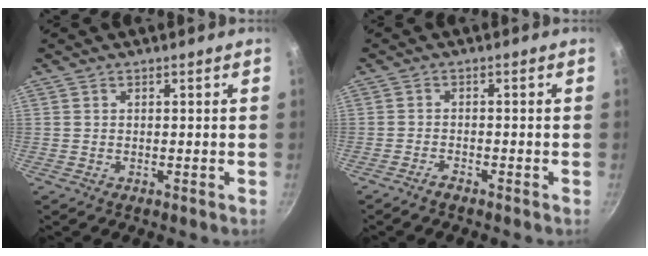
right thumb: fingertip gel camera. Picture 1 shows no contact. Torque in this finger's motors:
{"motor_torque": [-0.60, 0.41, 0.00, 0.60, 0.07]}